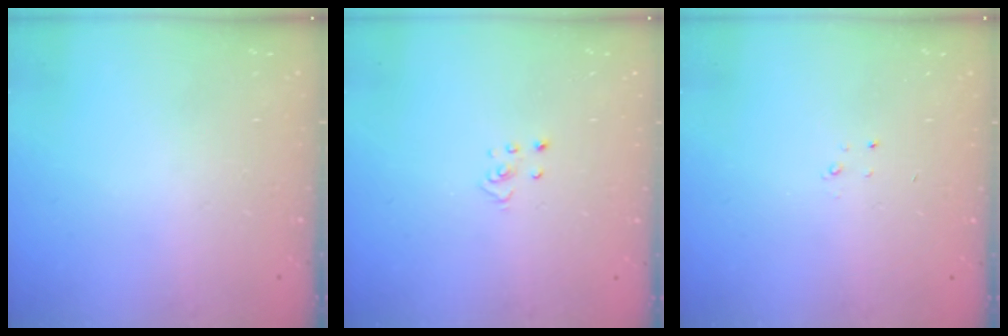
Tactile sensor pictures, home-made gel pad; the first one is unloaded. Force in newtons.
{"total": 2.3, "press": 2.3, "slide": 0.2}
{"total": 1.5, "press": 1.5, "slide": 0.2}